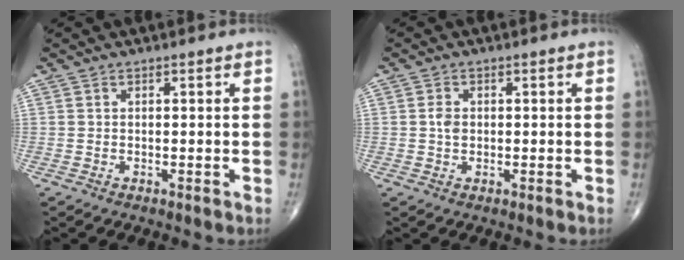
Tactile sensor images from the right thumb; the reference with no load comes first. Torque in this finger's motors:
{"motor_torque": [0.57, 0.51, 0.54, 0.14, -0.02]}